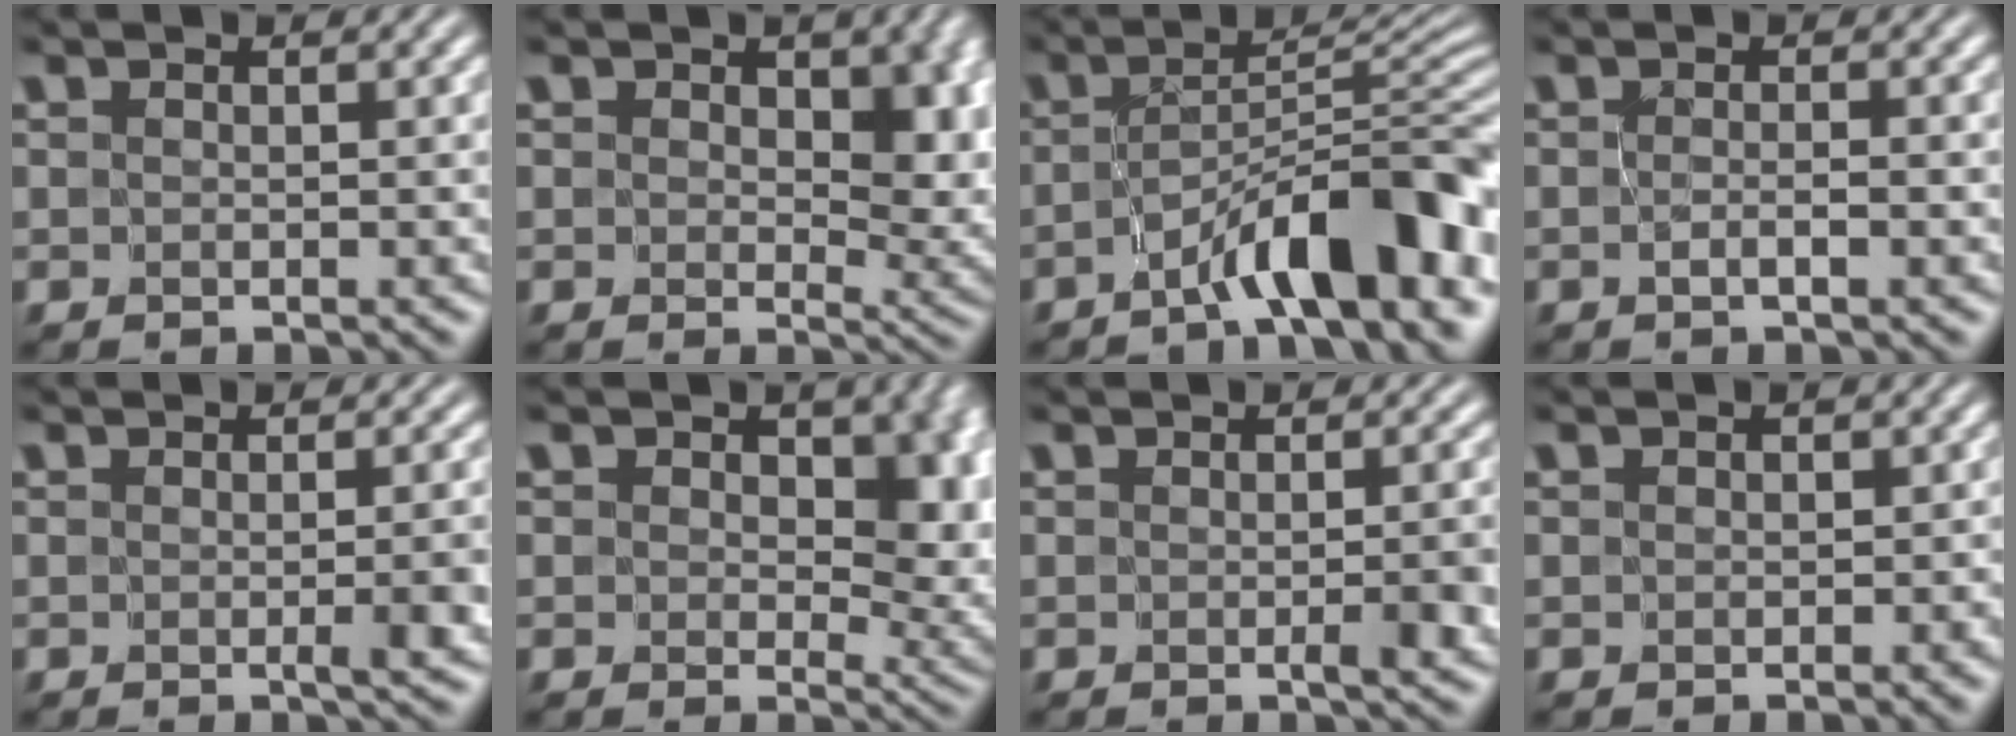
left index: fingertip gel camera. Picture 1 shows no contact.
{"total": 7.6, "force": [2.0, 4.6, 5.7], "torque": [-0.070, -0.014, 0.036]}
{"total": 8.0, "force": [-4.1, 1.5, 6.7], "torque": [-0.094, 0.011, -0.067]}
{"total": 0.9, "force": [-0.6, -0.2, 0.6], "torque": [-0.011, -0.005, -0.008]}
{"total": 2.3, "force": [-0.5, 0.1, 2.2], "torque": [-0.030, -0.008, -0.005]}
{"total": 8.8, "force": [2.1, 5.6, 6.4], "torque": [-0.073, -0.009, 0.030]}
{"total": 2.1, "force": [-0.6, 0.2, 2.0], "torque": [-0.028, -0.007, -0.005]}
{"total": 0.7, "force": [-0.2, 0.7, 0.1], "torque": [0.008, -0.003, -0.001]}